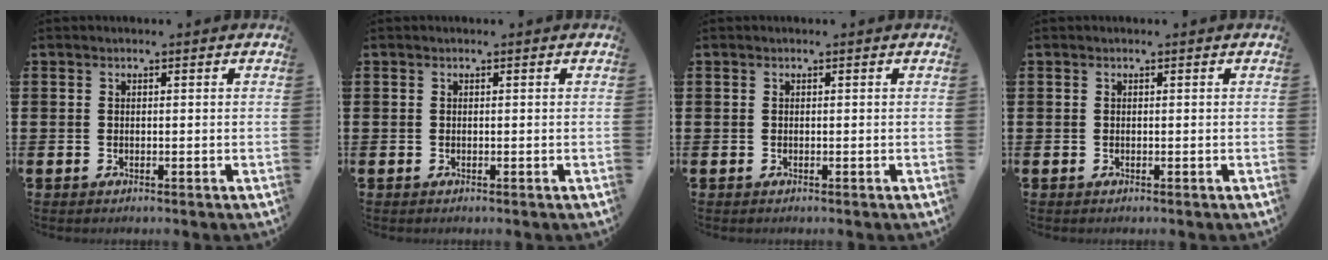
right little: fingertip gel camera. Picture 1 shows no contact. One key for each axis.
{"total": 0.0}
{"total": 0.0}
{"total": 0.0}